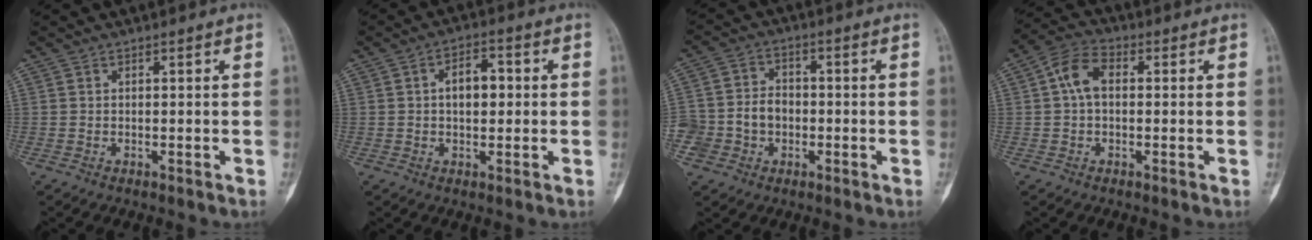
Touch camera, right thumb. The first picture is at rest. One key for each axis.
{"total": 6.1, "fx": 0.6, "fy": 3.4, "fz": 5.0, "tx": -0.065, "ty": 0.013, "tz": 0.003}
{"total": 8.8, "fx": -1.9, "fy": 7.5, "fz": 4.1, "tx": -0.051, "ty": 0.031, "tz": -0.033}
{"total": 6.8, "fx": 0.8, "fy": 4.2, "fz": 5.2, "tx": -0.095, "ty": 0.023, "tz": 0.006}